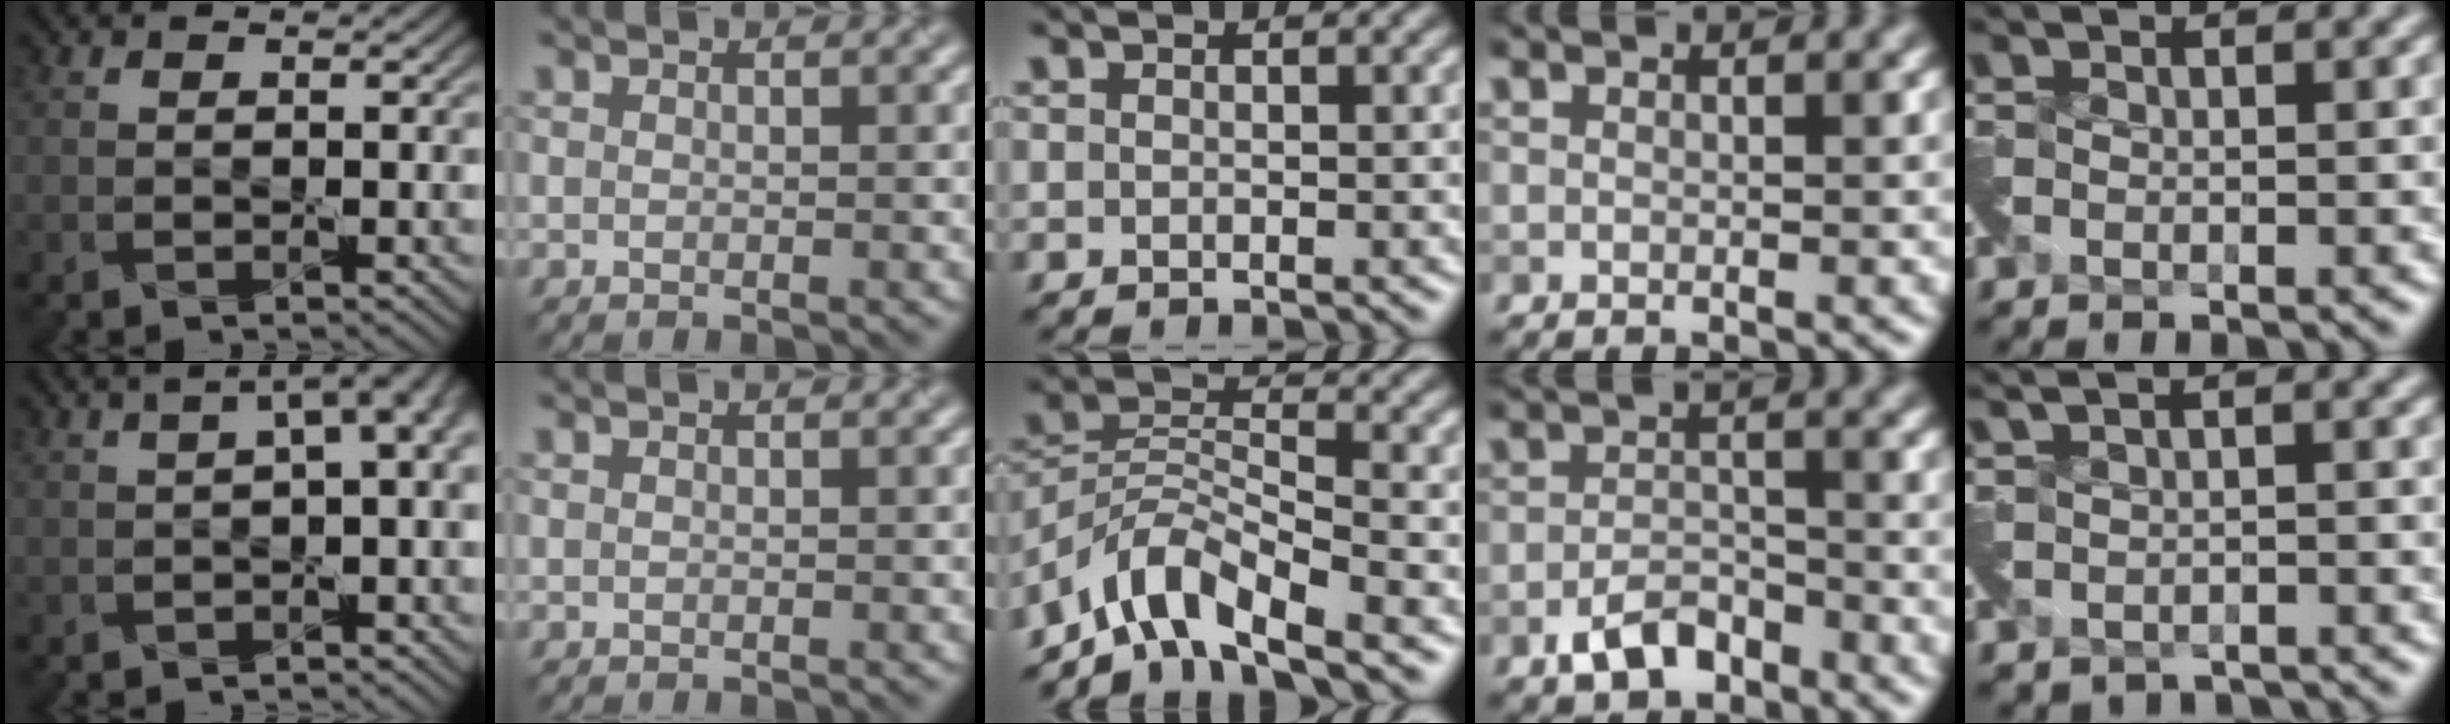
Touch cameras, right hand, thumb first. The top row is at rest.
{"thumb": {"total": 4.5, "force": [0.4, 1.6, 4.2], "torque": [-0.050, 0.010, 0.007]}, "middle": {"total": 6.5, "force": [-5.2, 1.6, 3.5], "torque": [-0.057, 0.002, -0.109]}, "ring": {"total": 3.7, "force": [-2.4, 1.7, 2.2], "torque": [-0.036, 0.005, -0.046]}, "little": {"total": 3.3, "force": [-0.8, 1.9, 2.6], "torque": [-0.054, -0.023, -0.007]}}